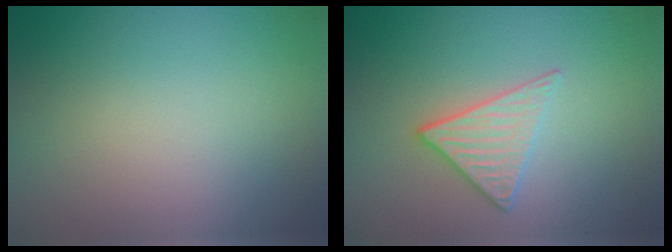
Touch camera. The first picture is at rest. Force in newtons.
{"total": 2.7, "press": 2.6, "slide": 1.0}